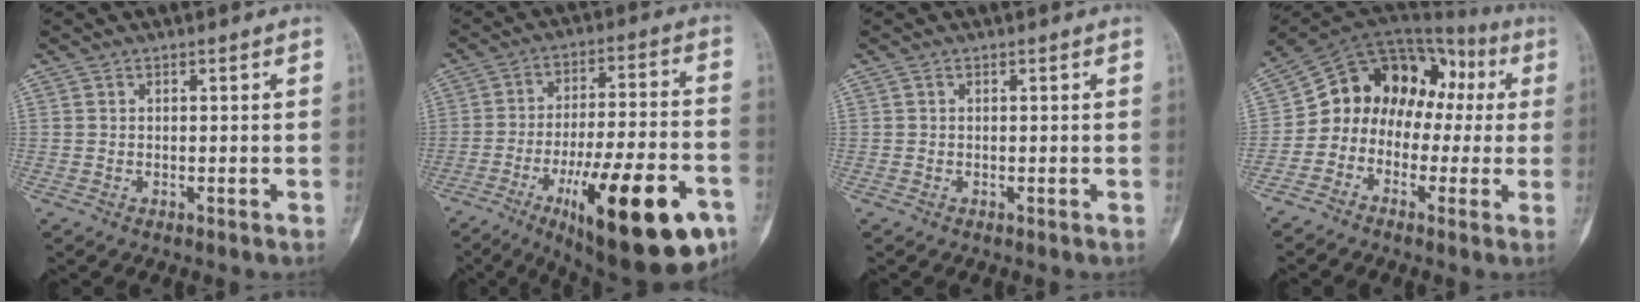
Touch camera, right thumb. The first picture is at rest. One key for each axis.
{"total": 25.6, "fx": -11.6, "fy": 7.7, "fz": 21.5, "tx": -0.287, "ty": 0.046, "tz": -0.165}
{"total": 0.0}
{"total": 14.4, "fx": -0.6, "fy": 11.6, "fz": 8.4, "tx": -0.086, "ty": 0.077, "tz": -0.023}